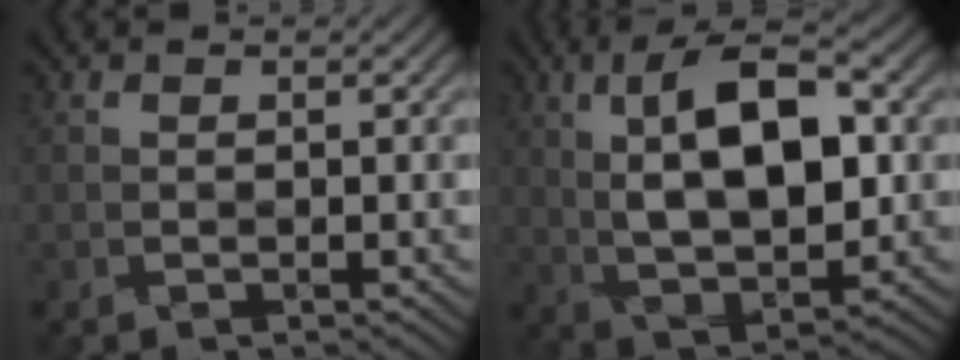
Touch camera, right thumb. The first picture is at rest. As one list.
[{"total": 12.6, "force": [2.0, 5.9, 11.0], "torque": [-0.195, 0.008, 0.026]}]